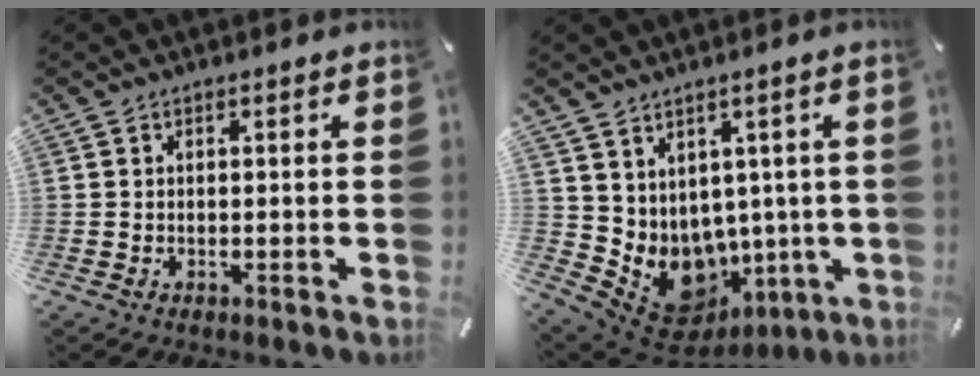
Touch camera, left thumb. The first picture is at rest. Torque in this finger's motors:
{"motor_torque": [0.62, 0.84, 0.37, 0.01, 0.28]}